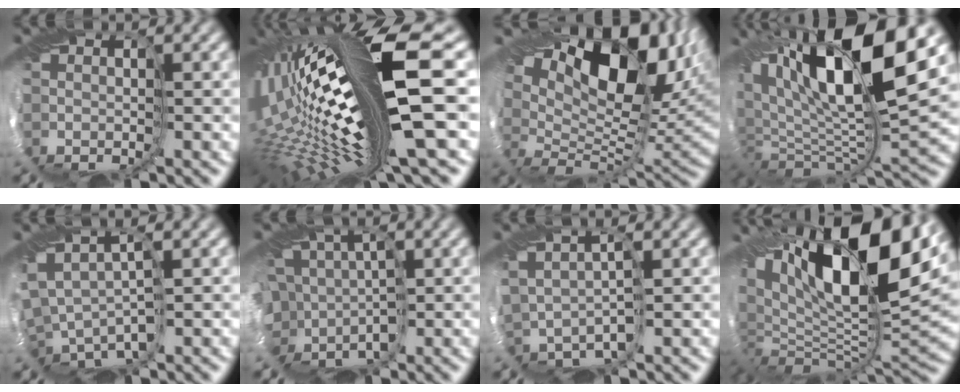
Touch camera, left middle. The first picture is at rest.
{"total": 18.1, "force": [-0.3, 2.9, 17.9], "torque": [-0.309, -0.036, 0.014]}
{"total": 13.0, "force": [8.1, 5.5, 8.5], "torque": [-0.160, 0.028, 0.152]}
{"total": 13.5, "force": [5.9, 3.9, 11.5], "torque": [-0.220, 0.024, 0.108]}
{"total": 3.3, "force": [-0.2, 2.0, 2.7], "torque": [-0.072, 0.002, 0.021]}
{"total": 7.8, "force": [-0.2, 6.6, 4.1], "torque": [-0.092, 0.023, -0.038]}
{"total": 1.1, "force": [1.1, -0.3, 0.0], "torque": [-0.036, 0.022, 0.036]}
{"total": 14.3, "force": [6.0, 5.3, 11.8], "torque": [-0.236, 0.028, 0.099]}